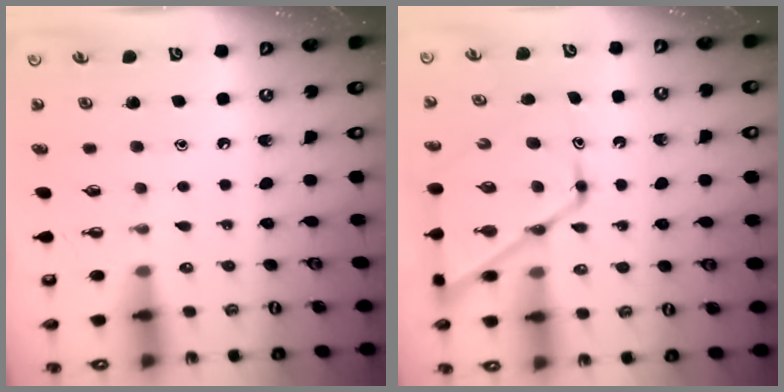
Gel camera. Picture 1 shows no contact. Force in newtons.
{"total": 15.6, "press": 15.5, "slide": 1.2}